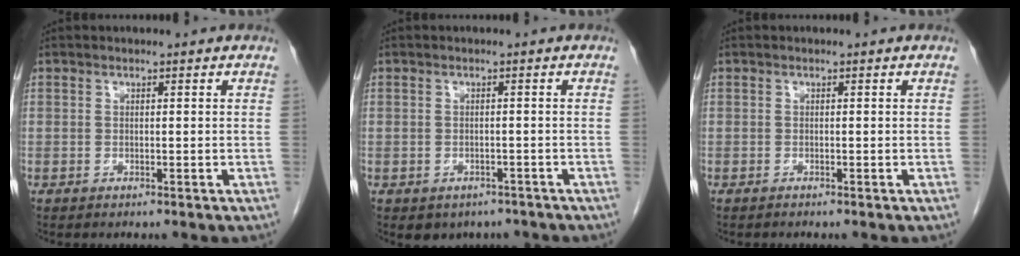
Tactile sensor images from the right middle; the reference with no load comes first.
{"total": 4.4, "force": [-3.4, 2.8, 0.7], "torque": [0.001, 0.011, -0.040]}
{"total": 0.0}